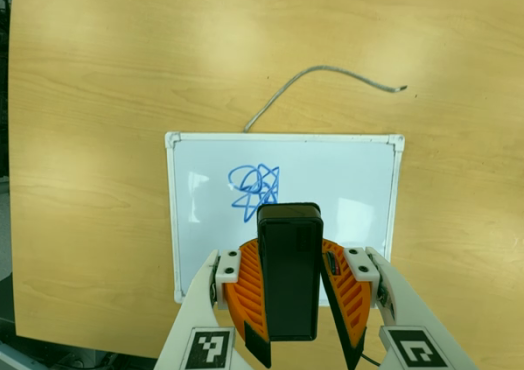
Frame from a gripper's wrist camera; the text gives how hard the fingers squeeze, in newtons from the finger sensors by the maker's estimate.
{"total": 8.5, "left": 8.2, "right": 8.8}